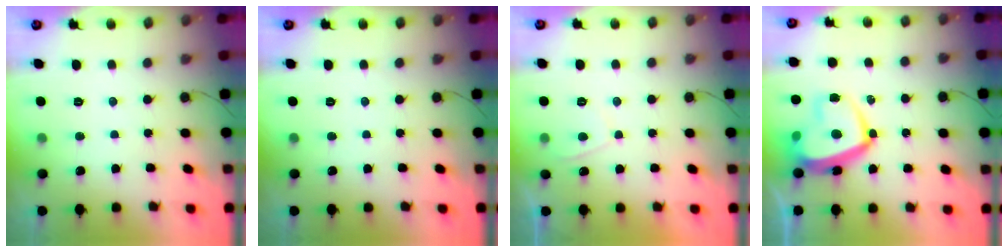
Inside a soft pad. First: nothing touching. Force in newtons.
{"total": 0.0}
{"total": 2.3, "press": 2.2, "slide": 0.7}
{"total": 15.8, "press": 15.8, "slide": 1.3}